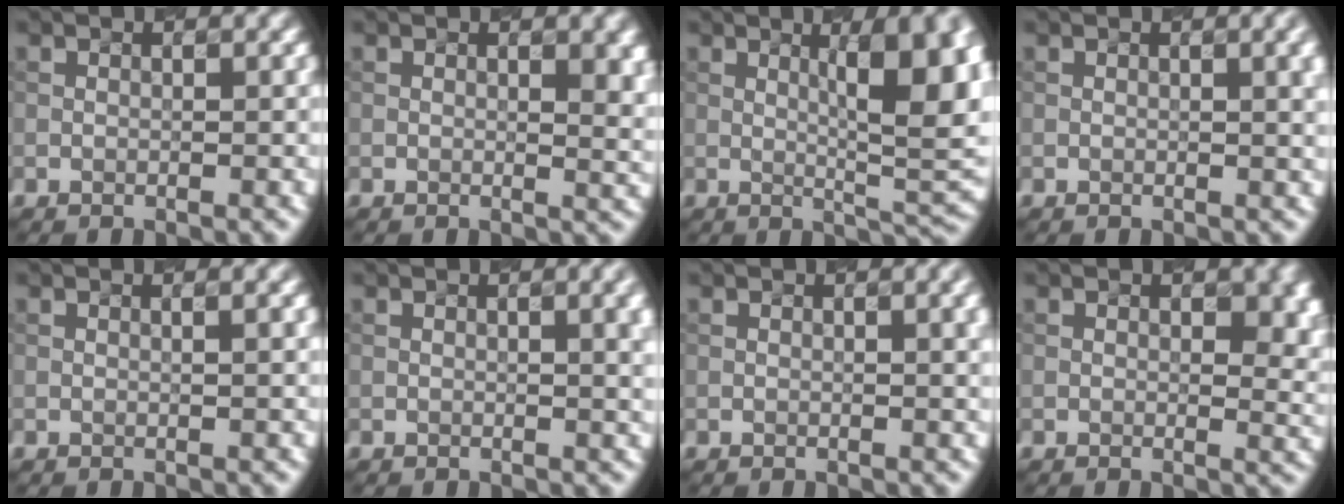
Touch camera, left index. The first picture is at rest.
{"total": 4.6, "force": [1.3, 2.0, 3.9], "torque": [-0.026, 0.006, 0.024]}
{"total": 10.3, "force": [2.0, 3.0, 9.7], "torque": [-0.116, 0.004, 0.037]}
{"total": 3.7, "force": [1.0, 1.4, 3.3], "torque": [-0.027, 0.012, 0.012]}
{"total": 1.4, "force": [0.3, 0.5, 1.3], "torque": [-0.017, 0.003, -0.001]}
{"total": 4.0, "force": [1.0, 1.5, 3.6], "torque": [-0.028, 0.013, 0.013]}
{"total": 2.9, "force": [0.9, 1.0, 2.5], "torque": [-0.021, 0.006, 0.010]}
{"total": 3.9, "force": [1.2, 1.8, 3.3], "torque": [-0.033, -0.004, 0.026]}